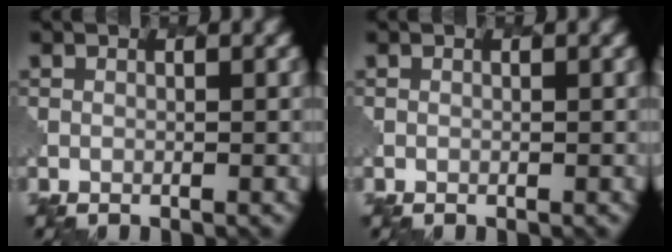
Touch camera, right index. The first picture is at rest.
{"total": 0.0}